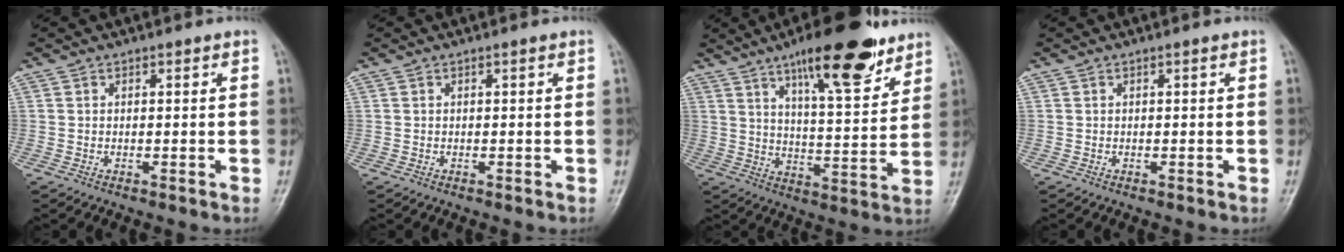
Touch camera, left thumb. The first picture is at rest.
{"total": 0.0}
{"total": 17.2, "force": [11.0, 4.9, 12.3], "torque": [-0.155, -0.055, 0.173]}
{"total": 0.0}